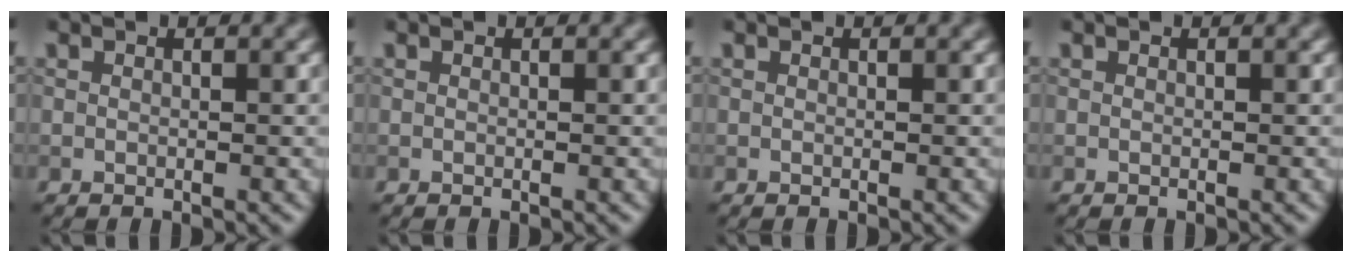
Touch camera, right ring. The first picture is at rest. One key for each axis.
{"total": 0.0}
{"total": 0.0}
{"total": 0.0}